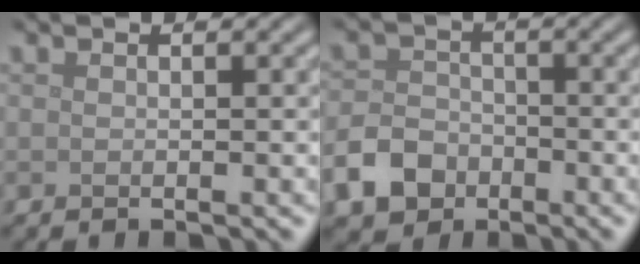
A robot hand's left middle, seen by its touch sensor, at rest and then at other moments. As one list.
[{"total": 4.4, "force": [-2.4, 3.2, 1.9], "torque": [-0.040, -0.001, -0.052]}]